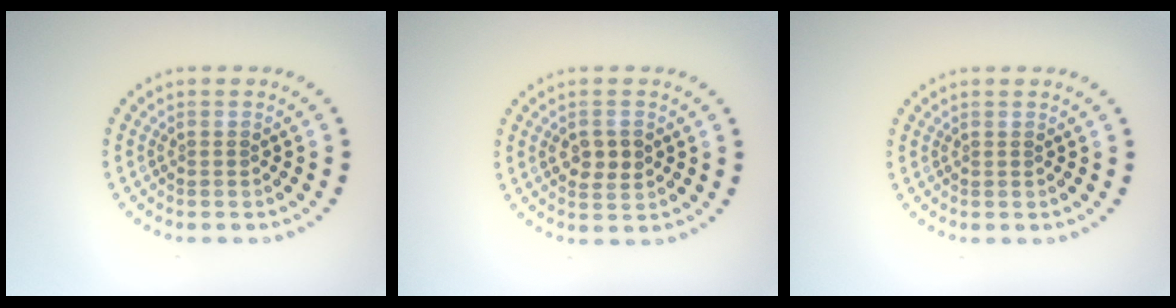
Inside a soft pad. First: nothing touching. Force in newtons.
{"total": 2.4, "press": 2.4, "slide": 0.2}
{"total": 0.0}